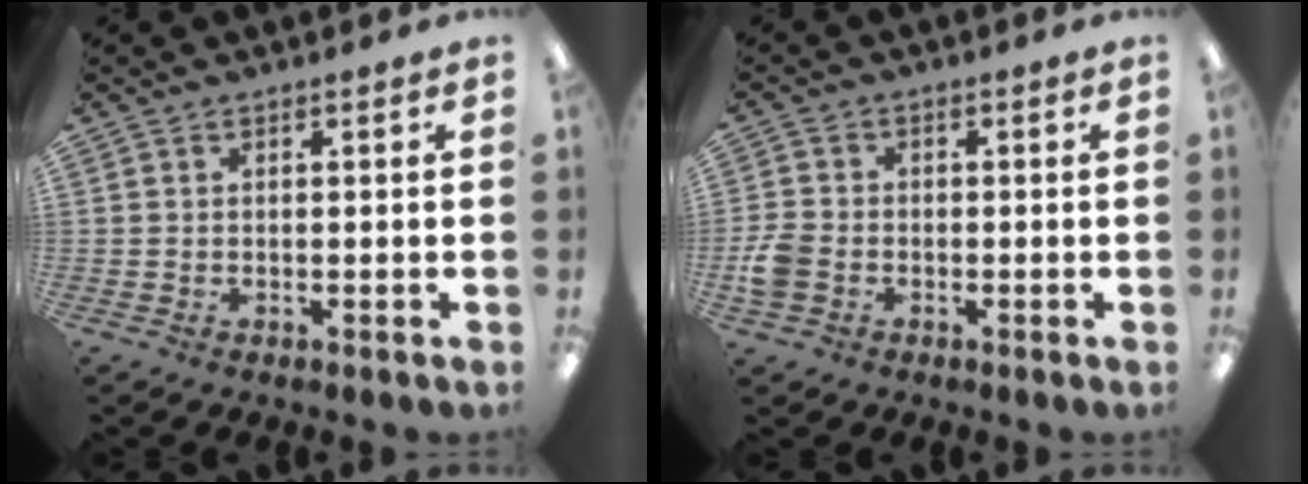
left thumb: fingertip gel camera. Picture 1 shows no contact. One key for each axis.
{"total": 5.7, "fx": -1.8, "fy": 4.4, "fz": 3.1, "tx": -0.060, "ty": 0.012, "tz": -0.031}